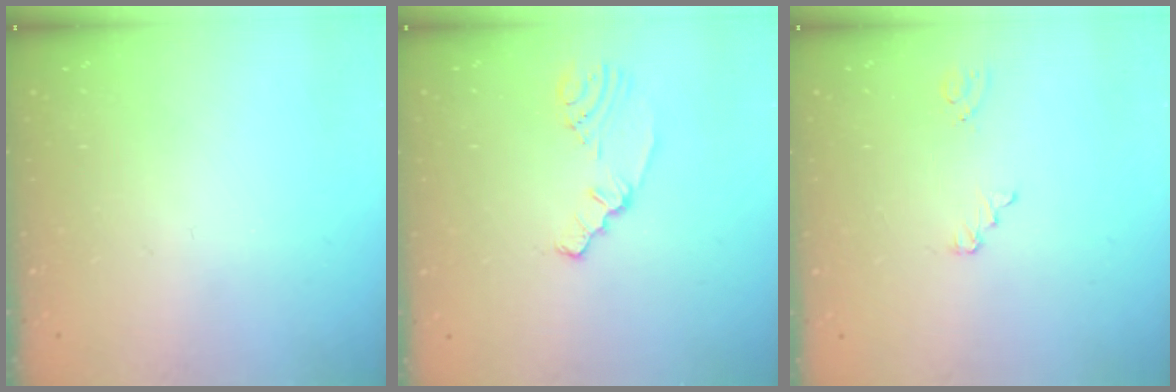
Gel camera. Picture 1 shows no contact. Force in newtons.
{"total": 2.1, "press": 1.6, "slide": 1.3}
{"total": 2.6, "press": 2.6, "slide": 0.3}